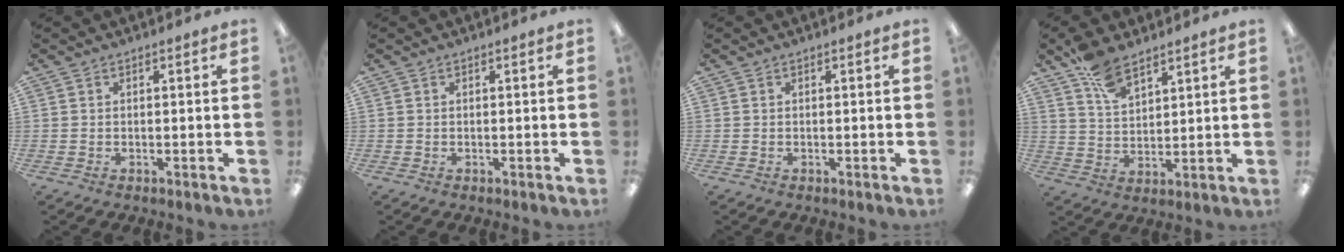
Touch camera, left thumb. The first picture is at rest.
{"total": 0.0}
{"total": 0.0}
{"total": 8.8, "force": [6.5, 4.1, 4.2], "torque": [-0.084, -0.025, 0.121]}